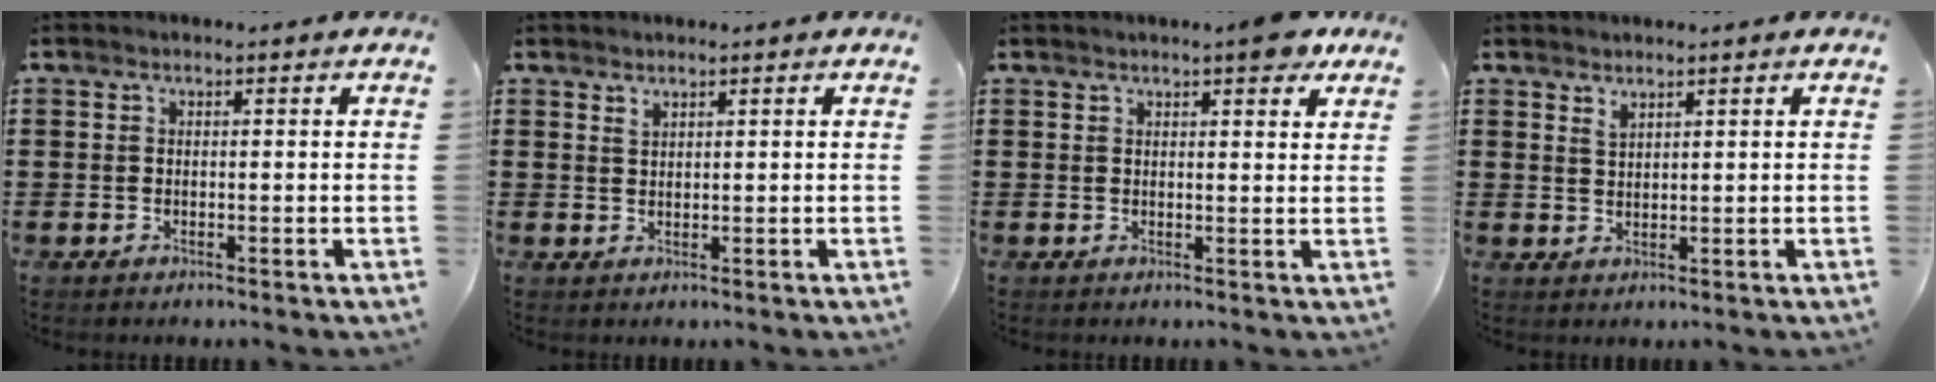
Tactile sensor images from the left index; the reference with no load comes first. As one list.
[{"total": 1.1, "force": [1.0, 0.4, 0.3], "torque": [-0.009, 0.002, 0.019]}, {"total": 4.7, "force": [3.5, 0.8, 3.0], "torque": [-0.043, -0.007, 0.057]}, {"total": 1.6, "force": [1.4, 0.5, 0.6], "torque": [-0.015, 0.001, 0.026]}]